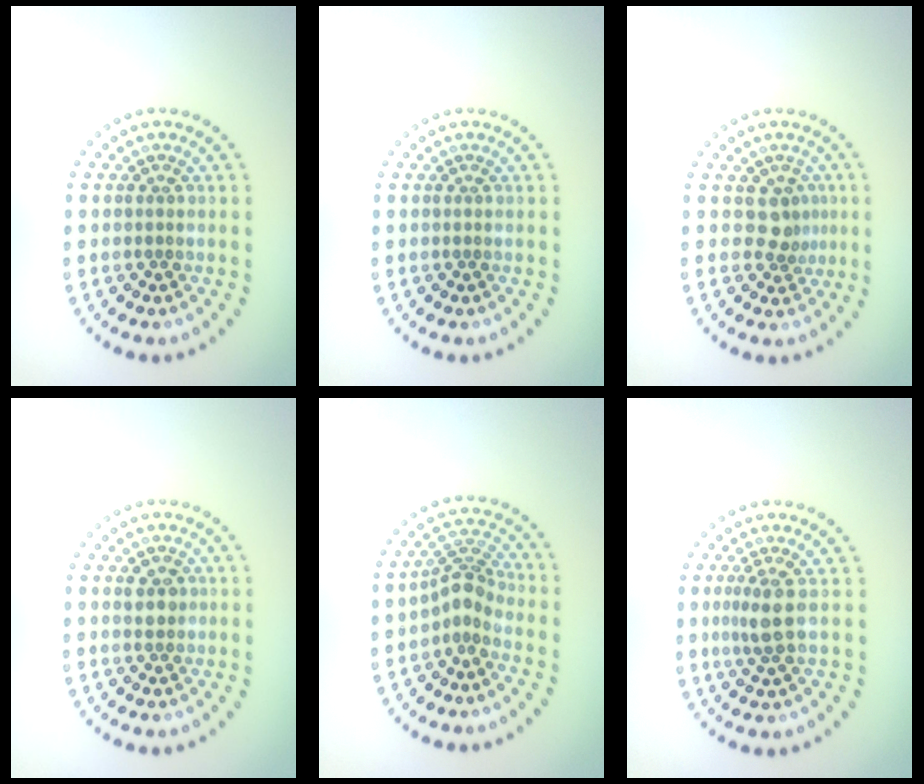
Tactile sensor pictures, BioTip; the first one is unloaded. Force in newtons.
{"total": 0.0}
{"total": 2.3, "press": 1.7, "slide": 1.5}
{"total": 1.6, "press": 1.6, "slide": 0.5}
{"total": 2.6, "press": 1.8, "slide": 1.9}
{"total": 2.3, "press": 1.8, "slide": 1.3}